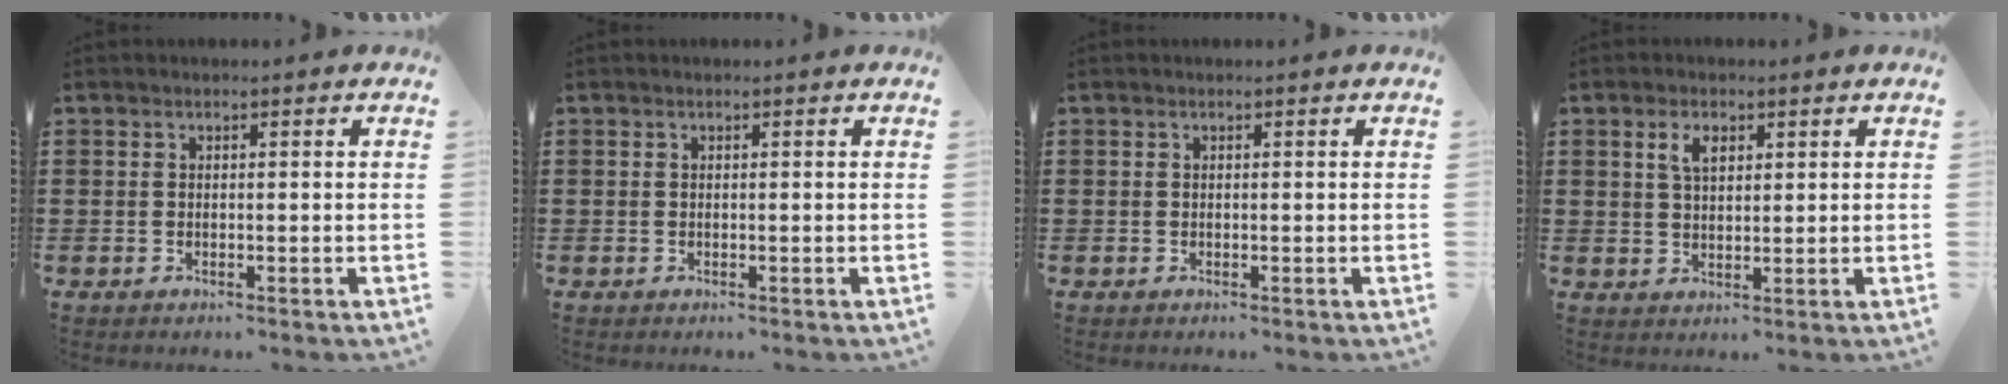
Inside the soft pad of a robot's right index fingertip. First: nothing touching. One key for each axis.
{"total": 0.0}
{"total": 0.0}
{"total": 3.3, "fx": 1.5, "fy": 1.8, "fz": 2.3, "tx": -0.053, "ty": 0.009, "tz": 0.027}